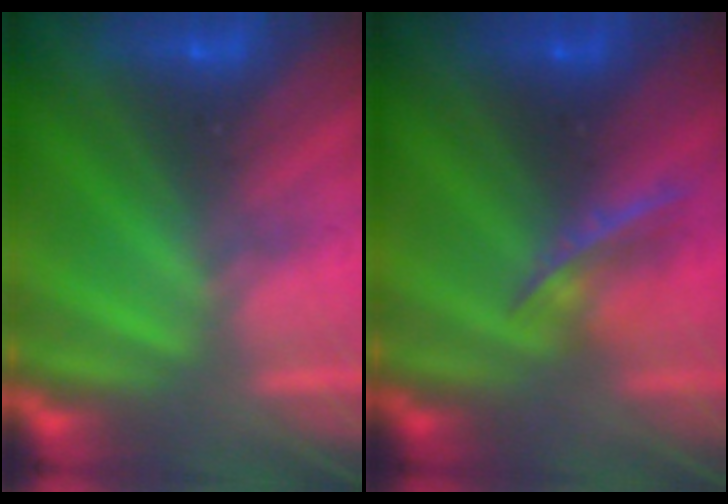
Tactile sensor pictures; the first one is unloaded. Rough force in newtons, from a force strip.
{"total": 4.6}